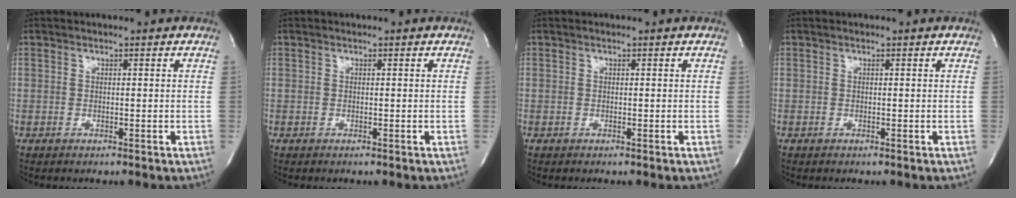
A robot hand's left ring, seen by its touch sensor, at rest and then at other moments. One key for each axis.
{"total": 0.0}
{"total": 0.0}
{"total": 0.0}